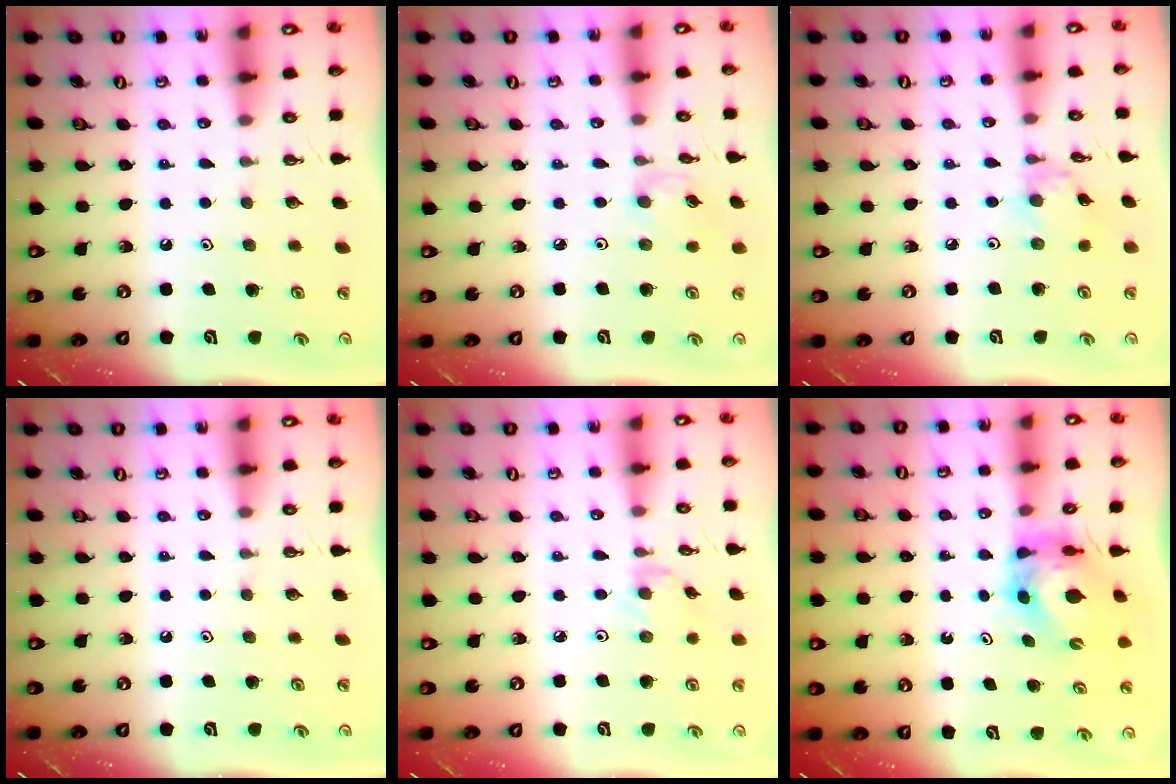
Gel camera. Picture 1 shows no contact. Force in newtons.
{"total": 2.7, "press": 2.7, "slide": 0.1}
{"total": 2.4, "press": 2.4, "slide": 0.2}
{"total": 0.0}
{"total": 2.0, "press": 2.0, "slide": 0.4}
{"total": 5.8, "press": 5.8, "slide": 0.6}